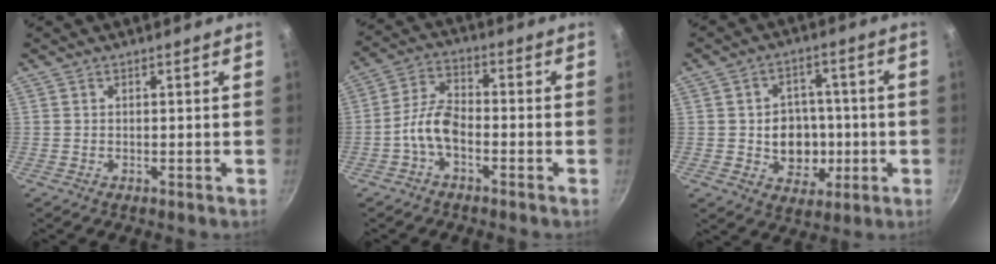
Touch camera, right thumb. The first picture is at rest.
{"total": 6.7, "force": [-2.9, 3.4, 5.1], "torque": [-0.097, 0.036, -0.065]}
{"total": 11.7, "force": [-1.6, 9.2, 7.0], "torque": [-0.063, 0.015, -0.017]}